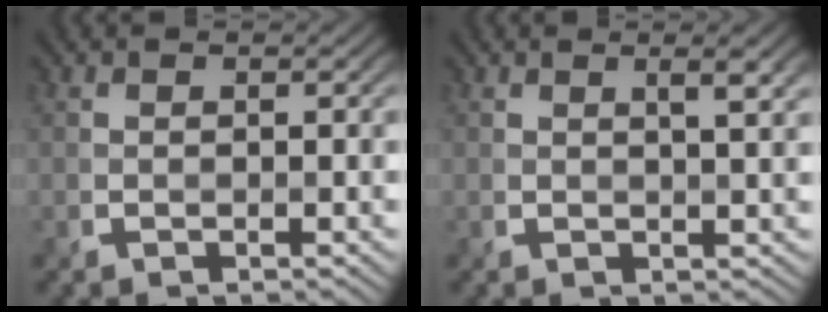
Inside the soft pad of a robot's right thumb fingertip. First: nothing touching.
{"total": 2.5, "force": [1.2, 0.5, 2.2], "torque": [-0.031, 0.002, 0.019]}